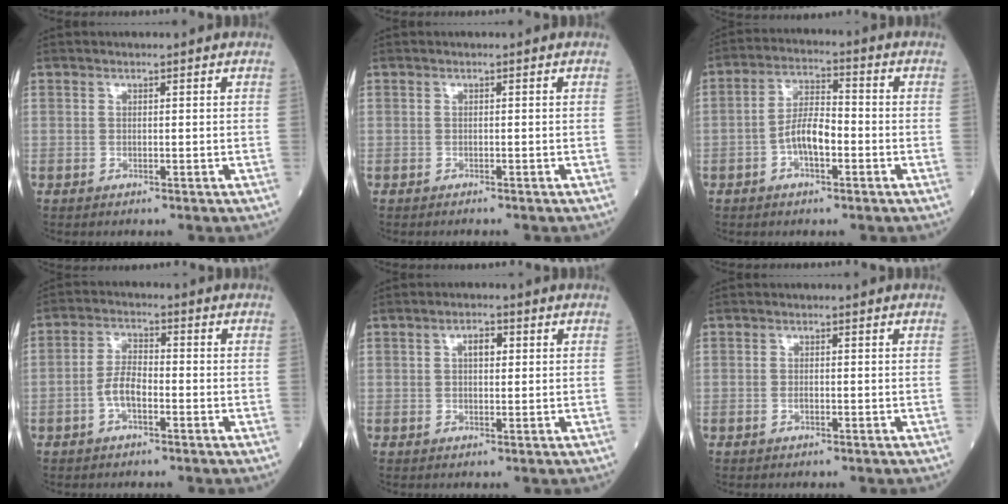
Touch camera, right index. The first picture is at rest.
{"total": 0.8, "force": [-0.7, 0.0, 0.3], "torque": [-0.008, -0.003, -0.009]}
{"total": 6.4, "force": [-2.0, 2.3, 5.6], "torque": [-0.115, 0.013, -0.039]}
{"total": 4.7, "force": [-1.6, 1.9, 3.9], "torque": [-0.081, 0.011, -0.035]}
{"total": 2.7, "force": [0.7, 1.3, 2.2], "torque": [-0.039, 0.005, 0.011]}
{"total": 0.8, "force": [-0.3, 0.3, 0.7], "torque": [-0.015, 0.001, -0.004]}